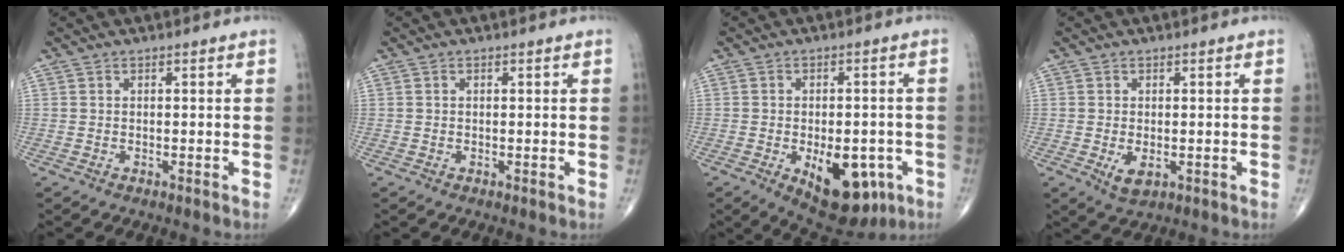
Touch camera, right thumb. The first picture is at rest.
{"total": 0.0}
{"total": 13.6, "force": [-5.1, 7.2, 10.4], "torque": [-0.120, 0.008, -0.056]}
{"total": 3.2, "force": [-0.7, 1.7, 2.6], "torque": [-0.042, -0.007, -0.005]}